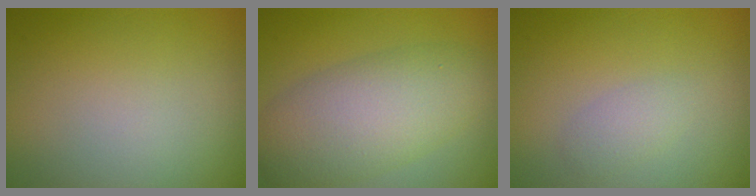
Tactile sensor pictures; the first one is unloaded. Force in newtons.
{"total": 7.3, "press": 7.3, "slide": 0.1}
{"total": 1.4, "press": 1.4, "slide": 0.1}